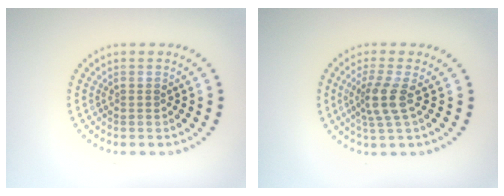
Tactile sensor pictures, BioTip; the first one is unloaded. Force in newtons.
{"total": 2.7, "press": 2.1, "slide": 1.8}